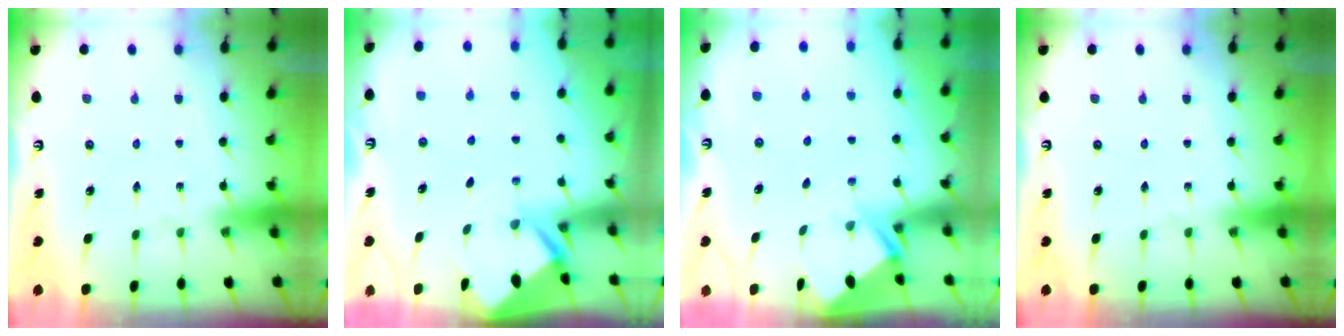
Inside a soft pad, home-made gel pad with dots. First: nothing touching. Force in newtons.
{"total": 3.0, "press": 3.0, "slide": 0.2}
{"total": 2.7, "press": 2.7, "slide": 0.3}
{"total": 0.0}